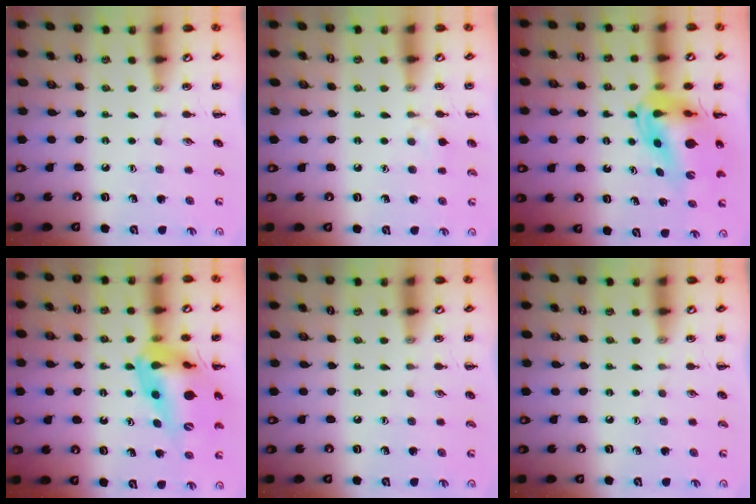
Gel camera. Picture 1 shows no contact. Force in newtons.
{"total": 5.2, "press": 4.8, "slide": 1.9}
{"total": 10.8, "press": 10.3, "slide": 3.4}
{"total": 19.9, "press": 19.1, "slide": 5.5}
{"total": 0.0}
{"total": 0.0}